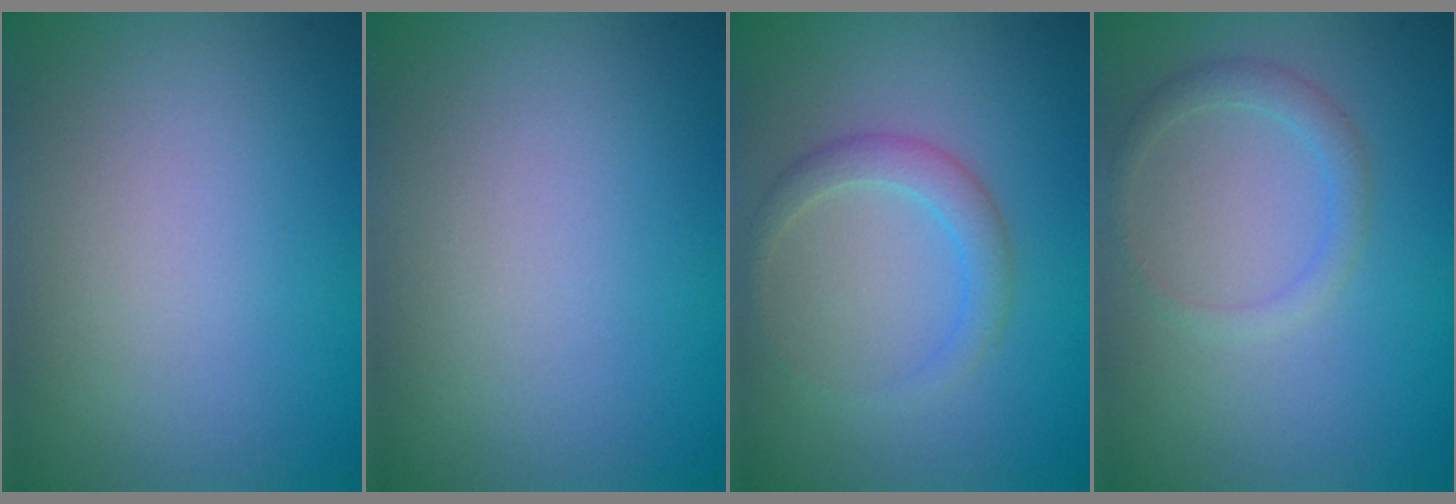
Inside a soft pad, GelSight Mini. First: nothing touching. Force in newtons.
{"total": 0.0}
{"total": 2.1, "press": 2.1, "slide": 0.1}
{"total": 1.7, "press": 1.7, "slide": 0.1}